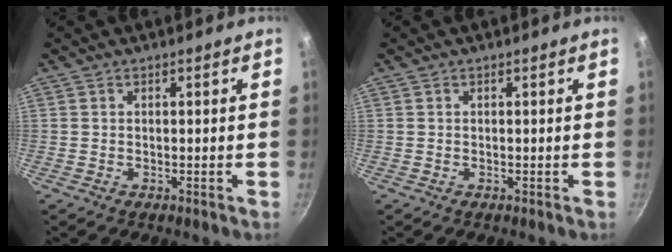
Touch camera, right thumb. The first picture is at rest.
{"total": 0.0}